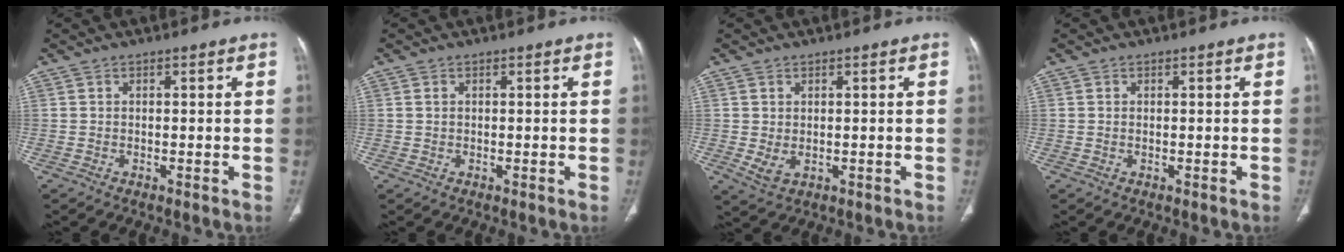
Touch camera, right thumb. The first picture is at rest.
{"total": 0.6, "force": [0.2, 0.4, 0.4], "torque": [-0.008, 0.002, 0.004]}
{"total": 2.7, "force": [-0.1, 1.8, 2.0], "torque": [-0.040, -0.005, 0.010]}
{"total": 0.0}